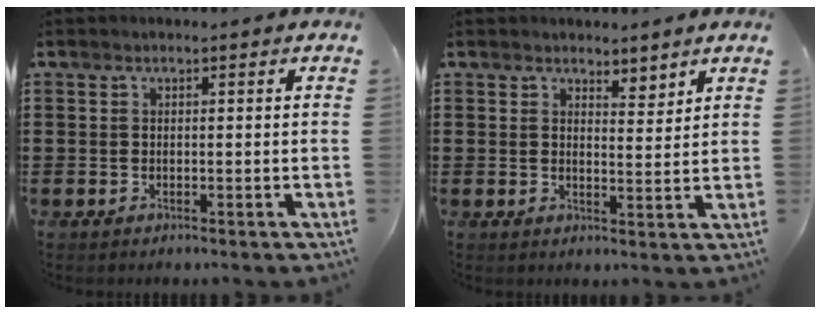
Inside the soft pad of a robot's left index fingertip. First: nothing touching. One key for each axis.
{"total": 3.0, "fx": 2.9, "fy": 0.9, "fz": 0.1, "tx": -0.005, "ty": -0.006, "tz": 0.052}